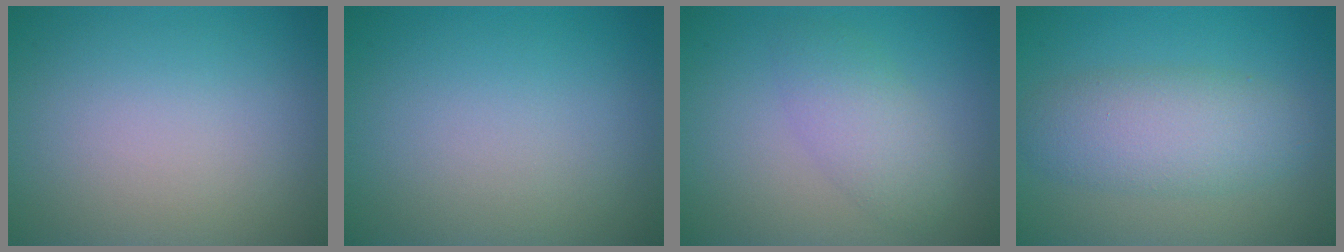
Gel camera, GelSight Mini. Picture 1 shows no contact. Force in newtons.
{"total": 0.0}
{"total": 2.9, "press": 2.9, "slide": 0.1}
{"total": 4.9, "press": 4.9, "slide": 0.1}